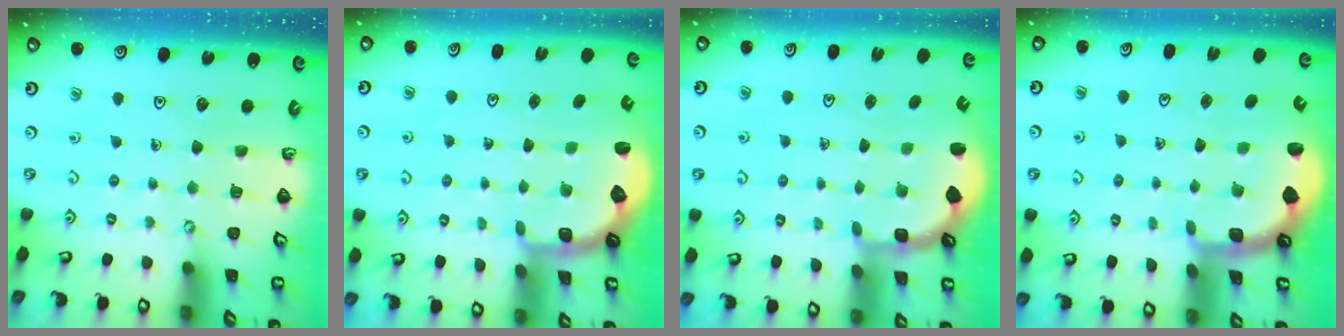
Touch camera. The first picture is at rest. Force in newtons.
{"total": 2.5, "press": 1.9, "slide": 1.7}
{"total": 2.9, "press": 1.8, "slide": 2.2}
{"total": 2.0, "press": 1.8, "slide": 0.9}